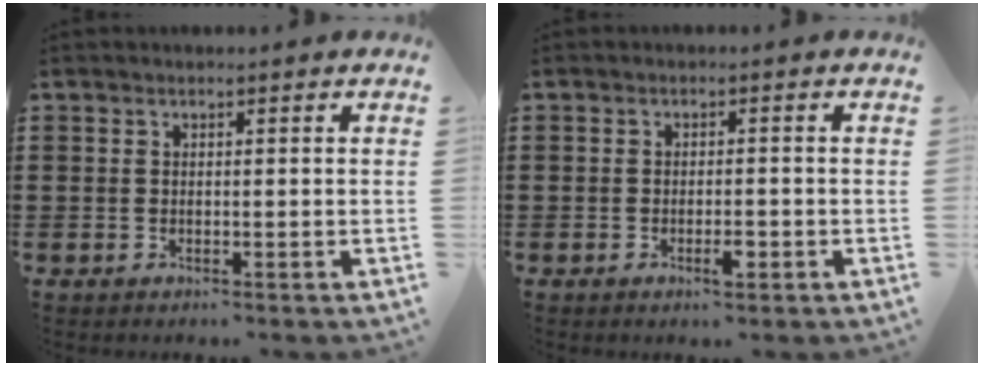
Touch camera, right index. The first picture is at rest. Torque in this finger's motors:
{"motor_torque": [0.00, 0.08, 0.07, 0.00]}